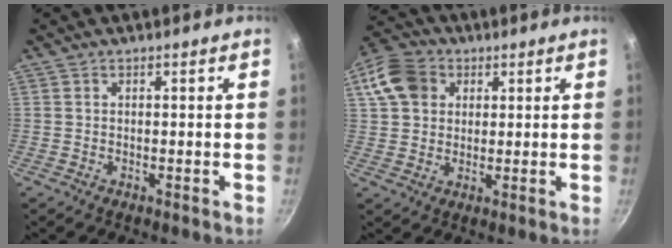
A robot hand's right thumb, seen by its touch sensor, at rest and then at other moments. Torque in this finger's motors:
{"motor_torque": [-0.71, 1.04, -0.03, 0.00, 0.11]}